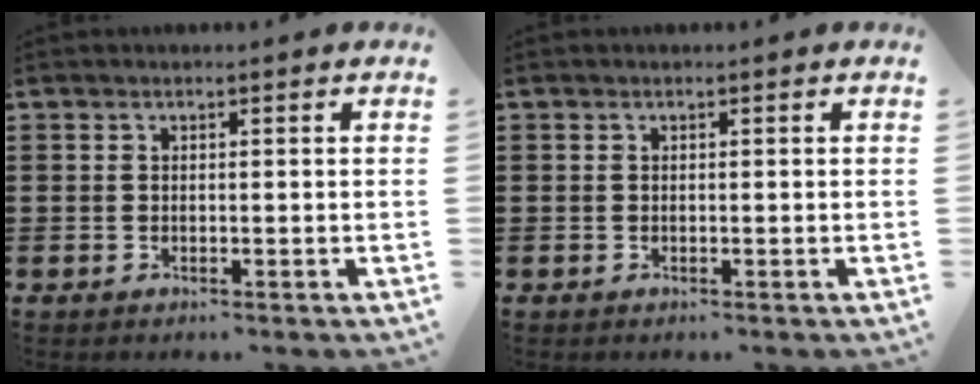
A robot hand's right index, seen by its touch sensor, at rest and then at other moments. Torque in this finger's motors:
{"motor_torque": [-0.09, 0.08, 0.00, 0.00]}